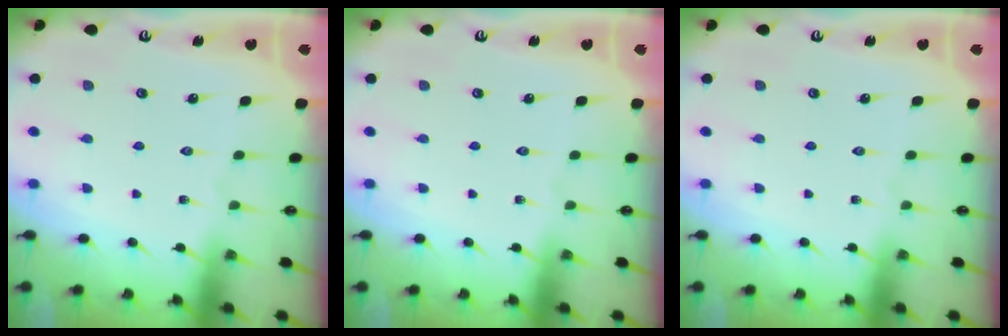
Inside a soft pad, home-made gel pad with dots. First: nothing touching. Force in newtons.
{"total": 0.0}
{"total": 0.0}